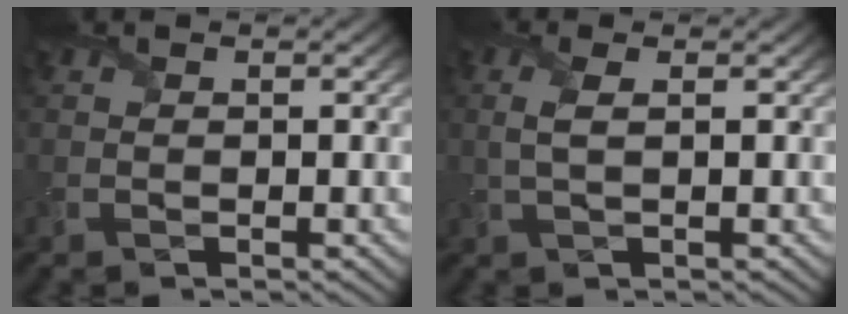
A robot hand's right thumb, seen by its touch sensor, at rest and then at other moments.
{"total": 2.5, "force": [0.3, 0.5, 2.4], "torque": [-0.064, 0.005, 0.007]}